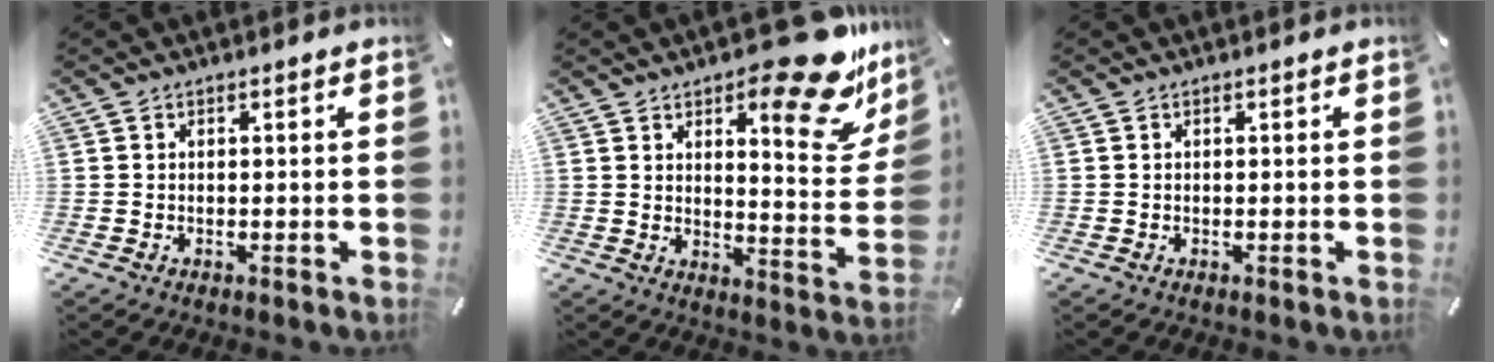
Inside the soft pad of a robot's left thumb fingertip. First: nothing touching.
{"total": 21.8, "force": [13.6, 8.6, 14.7], "torque": [-0.171, -0.107, 0.219]}
{"total": 0.0}